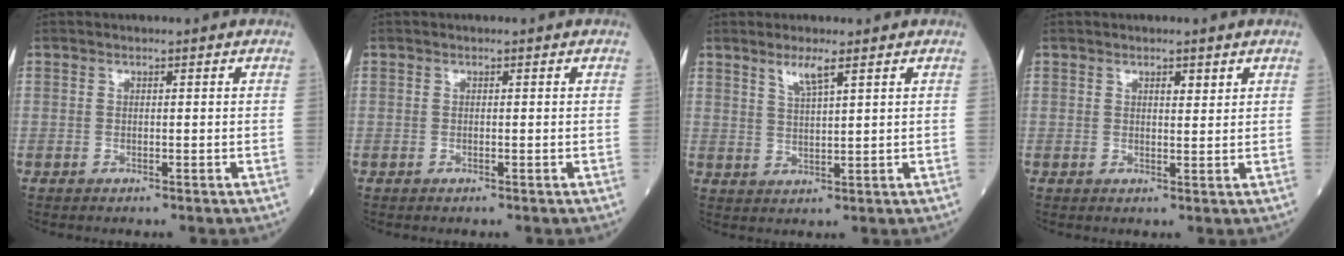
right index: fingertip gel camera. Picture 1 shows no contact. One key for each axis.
{"total": 0.0}
{"total": 3.4, "fx": 2.3, "fy": 0.1, "fz": 2.5, "tx": -0.054, "ty": -0.002, "tz": 0.047}
{"total": 1.5, "fx": 1.0, "fy": 0.4, "fz": 1.0, "tx": -0.017, "ty": -0.002, "tz": 0.016}